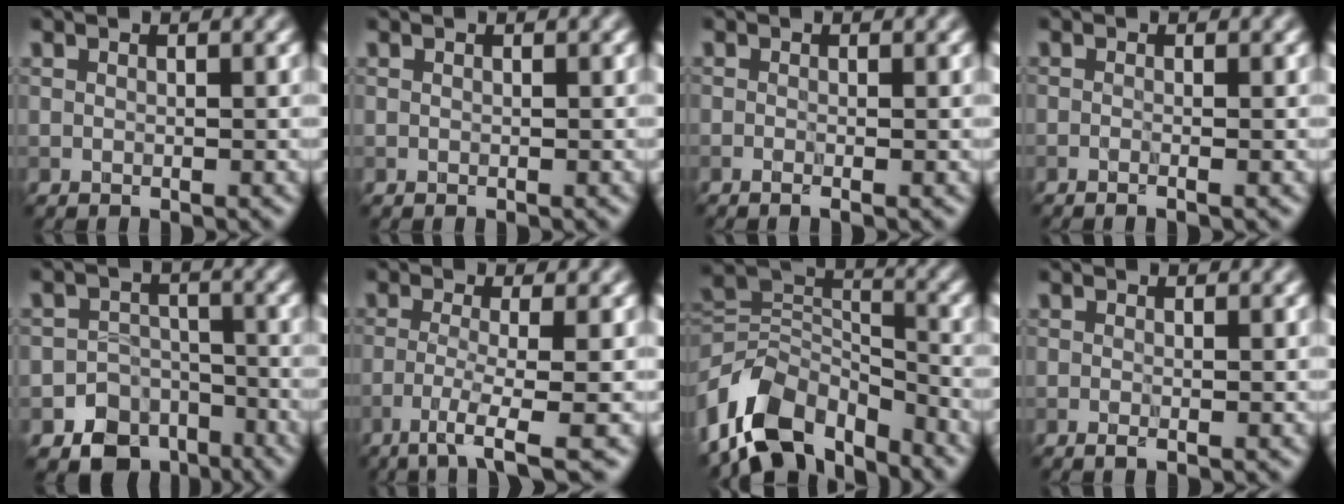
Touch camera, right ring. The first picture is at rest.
{"total": 0.0}
{"total": 0.8, "force": [-0.3, 0.2, 0.8], "torque": [-0.011, -0.007, -0.005]}
{"total": 1.4, "force": [-0.2, 0.6, 1.2], "torque": [-0.001, -0.008, -0.020]}
{"total": 5.5, "force": [-3.4, 4.1, 1.4], "torque": [0.002, 0.001, -0.052]}
{"total": 4.4, "force": [-2.1, 0.5, 3.8], "torque": [-0.063, -0.004, -0.048]}
{"total": 10.4, "force": [-6.0, 6.2, 5.9], "torque": [-0.104, 0.005, -0.122]}
{"total": 0.8, "force": [-0.3, 0.1, 0.7], "torque": [-0.012, -0.005, -0.005]}